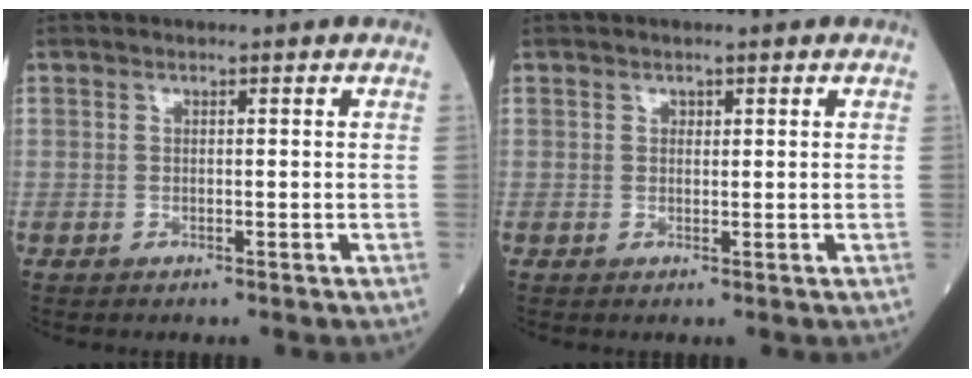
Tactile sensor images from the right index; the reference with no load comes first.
{"total": 0.5, "force": [0.3, 0.4, 0.2], "torque": [0.000, -0.001, 0.004]}